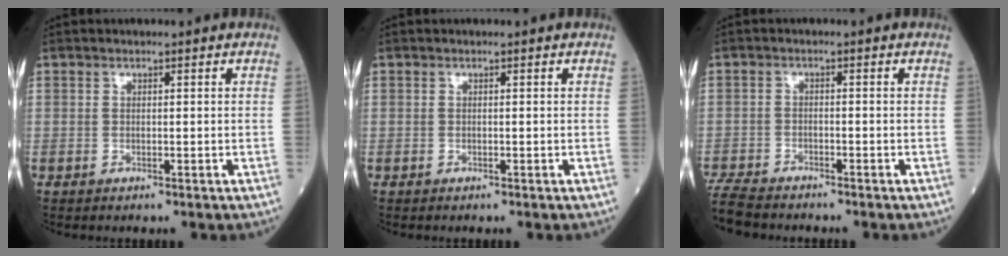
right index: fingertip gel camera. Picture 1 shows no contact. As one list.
[{"total": 0.0}, {"total": 5.3, "force": [-5.1, 1.2, 1.2], "torque": [-0.024, -0.020, -0.098]}]